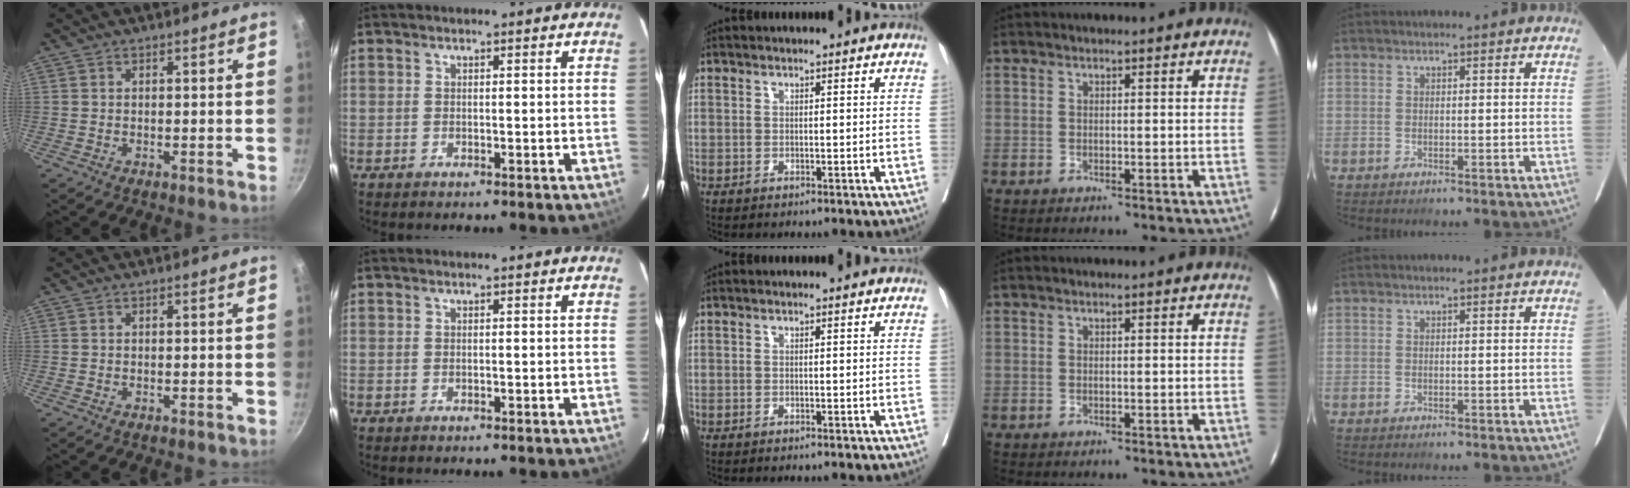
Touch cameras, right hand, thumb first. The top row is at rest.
{}